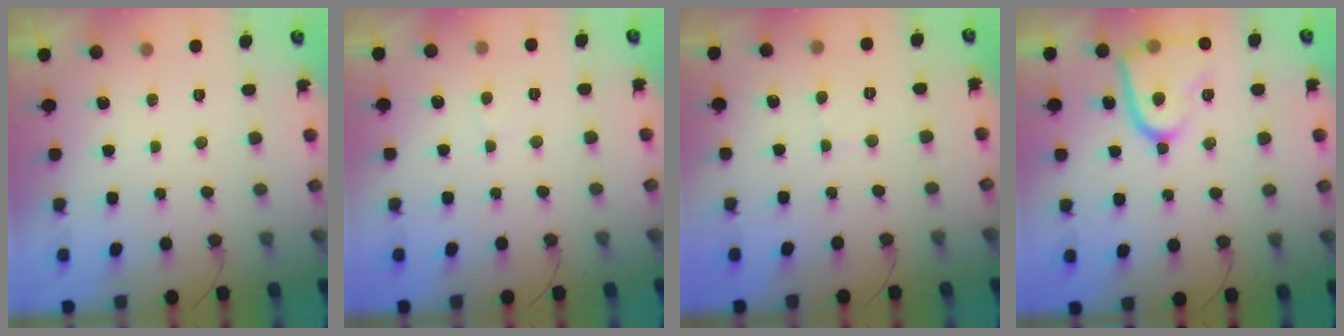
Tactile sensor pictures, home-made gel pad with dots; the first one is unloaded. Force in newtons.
{"total": 3.5, "press": 3.5, "slide": 0.4}
{"total": 1.6, "press": 1.6, "slide": 0.1}
{"total": 14.5, "press": 14.4, "slide": 1.3}